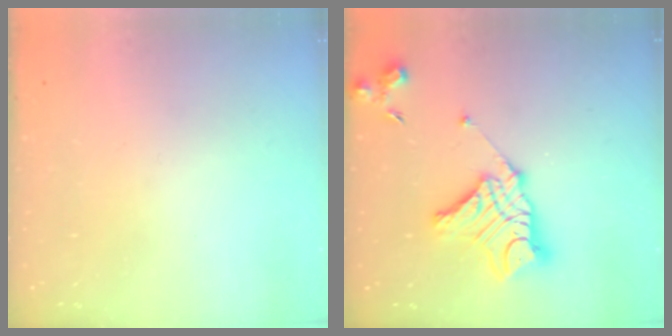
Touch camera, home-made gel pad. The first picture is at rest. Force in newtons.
{"total": 13.3, "press": 13.3, "slide": 1.2}